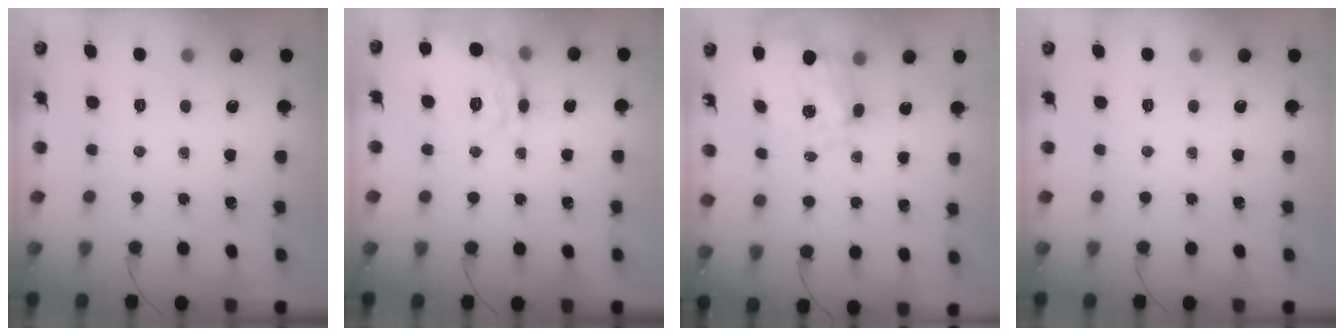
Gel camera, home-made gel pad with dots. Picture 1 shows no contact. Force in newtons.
{"total": 17.6, "press": 17.6, "slide": 0.4}
{"total": 2.8, "press": 2.6, "slide": 1.0}
{"total": 0.0}